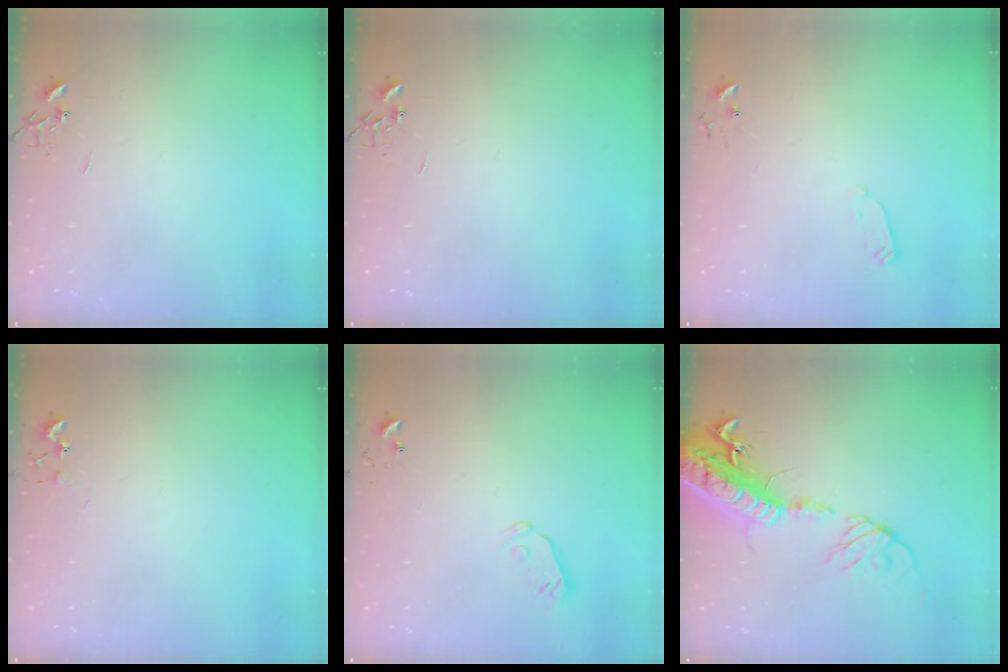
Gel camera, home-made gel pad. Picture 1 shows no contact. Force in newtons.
{"total": 0.0}
{"total": 2.9, "press": 2.9, "slide": 0.4}
{"total": 5.8, "press": 5.7, "slide": 0.7}
{"total": 5.9, "press": 5.8, "slide": 1.0}
{"total": 23.1, "press": 22.6, "slide": 4.7}